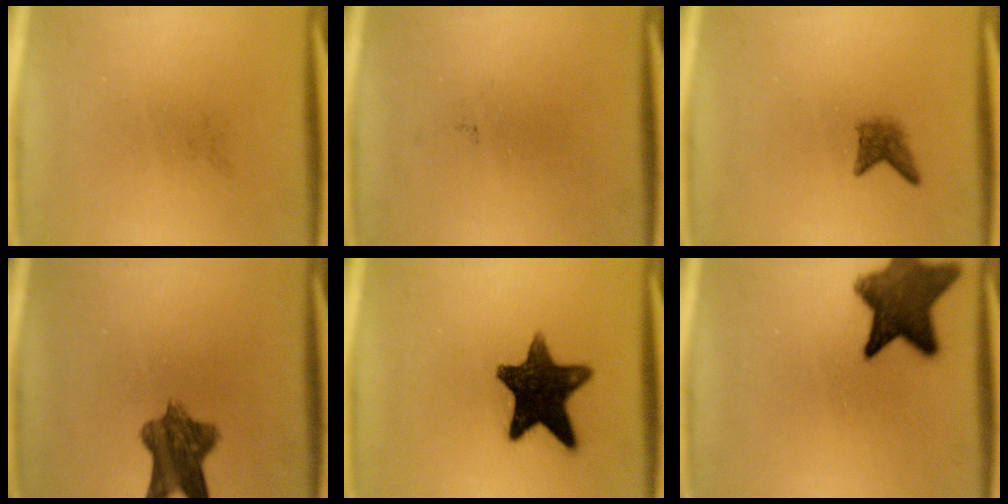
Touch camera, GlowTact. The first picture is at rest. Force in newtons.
{"total": 0.0}
{"total": 2.1}
{"total": 8.3}
{"total": 14.1}
{"total": 11.4}